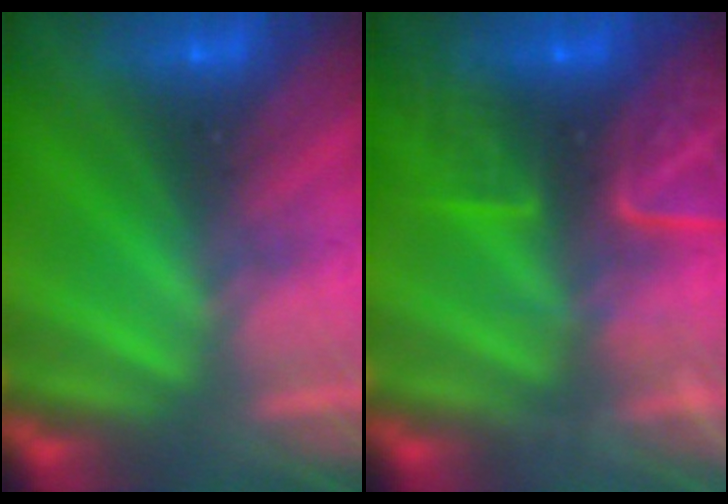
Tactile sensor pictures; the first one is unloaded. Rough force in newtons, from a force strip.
{"total": 8.8}